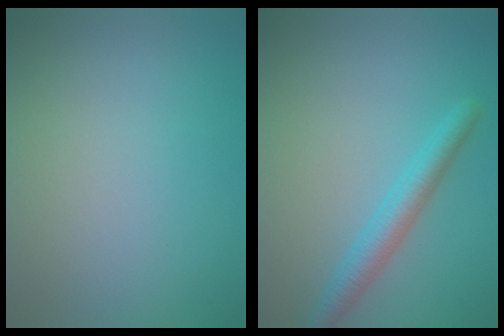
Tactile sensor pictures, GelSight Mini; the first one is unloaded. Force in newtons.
{"total": 2.9, "press": 2.9, "slide": 0.2}